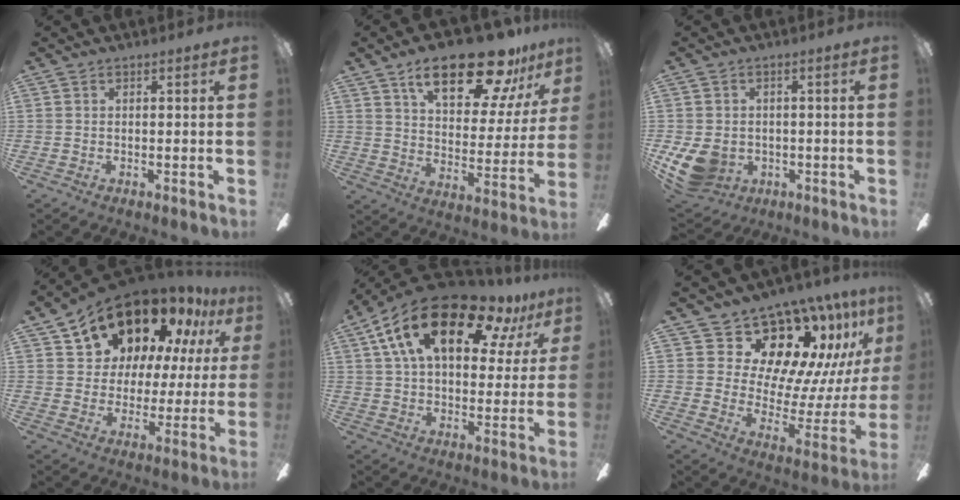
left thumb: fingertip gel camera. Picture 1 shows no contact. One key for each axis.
{"total": 22.3, "fx": 14.8, "fy": 8.7, "fz": 14.2, "tx": -0.221, "ty": -0.076, "tz": 0.245}
{"total": 9.6, "fx": -2.6, "fy": 7.7, "fz": 5.2, "tx": -0.130, "ty": 0.007, "tz": -0.045}
{"total": 19.4, "fx": 14.9, "fy": 10.0, "fz": 7.5, "tx": -0.133, "ty": -0.105, "tz": 0.272}
{"total": 23.0, "fx": 12.9, "fy": 10.5, "fz": 15.9, "tx": -0.276, "ty": -0.057, "tz": 0.214}
{"total": 16.6, "fx": 13.7, "fy": 7.3, "fz": 5.9, "tx": -0.084, "ty": -0.130, "tz": 0.245}